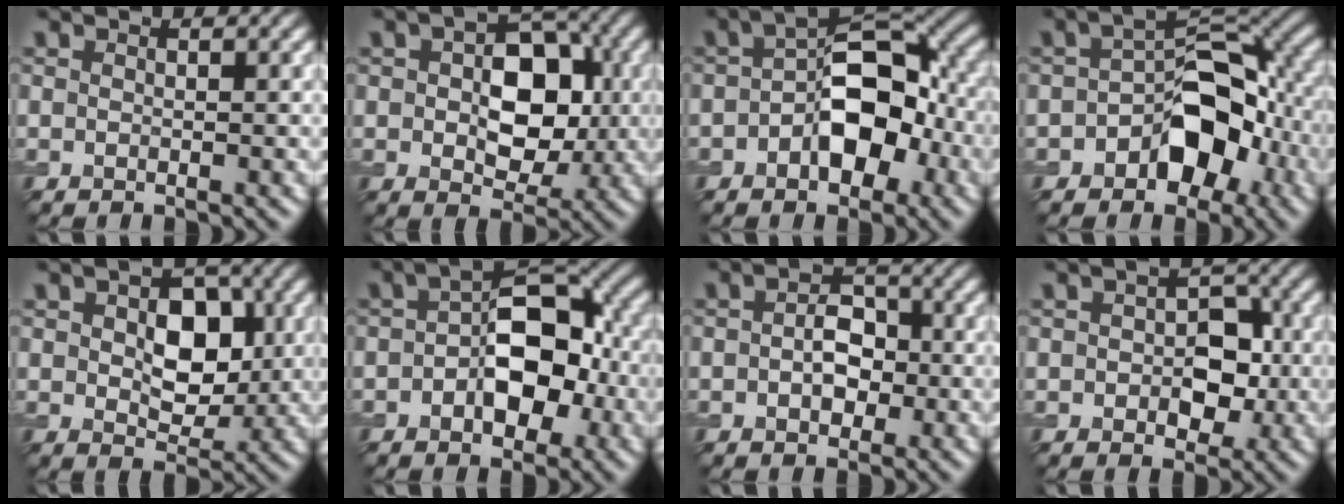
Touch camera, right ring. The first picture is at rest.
{"total": 7.4, "force": [0.5, 4.9, 5.6], "torque": [-0.081, 0.005, 0.010]}
{"total": 7.2, "force": [-1.4, 4.0, 5.8], "torque": [-0.084, 0.019, -0.027]}
{"total": 7.0, "force": [-2.3, 4.3, 5.0], "torque": [-0.058, 0.019, -0.046]}
{"total": 5.7, "force": [0.9, 3.7, 4.3], "torque": [-0.071, 0.000, 0.020]}
{"total": 7.3, "force": [-0.7, 4.1, 6.0], "torque": [-0.089, 0.015, -0.016]}
{"total": 2.8, "force": [0.0, 1.9, 2.0], "torque": [-0.036, 0.006, -0.003]}
{"total": 4.2, "force": [0.1, 2.8, 3.2], "torque": [-0.041, 0.001, 0.003]}